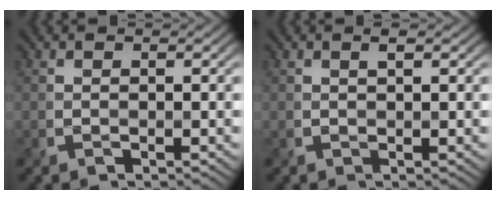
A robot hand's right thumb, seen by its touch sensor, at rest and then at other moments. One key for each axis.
{"total": 0.9, "fx": 0.6, "fy": 0.1, "fz": 0.6, "tx": -0.016, "ty": 0.001, "tz": 0.010}